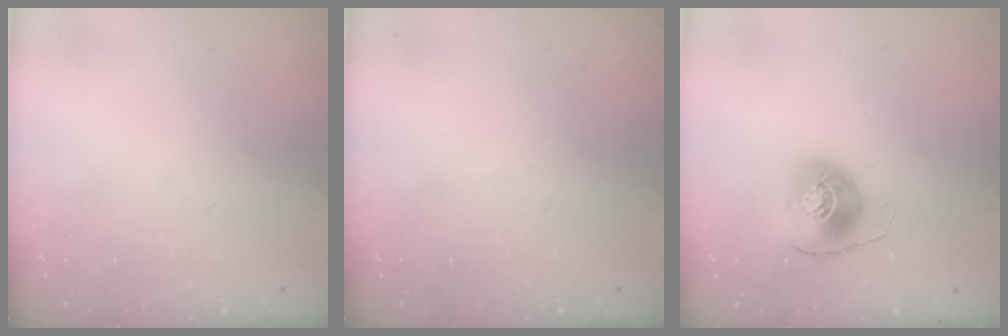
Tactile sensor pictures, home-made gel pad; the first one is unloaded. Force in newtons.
{"total": 0.0}
{"total": 8.8, "press": 8.7, "slide": 0.7}